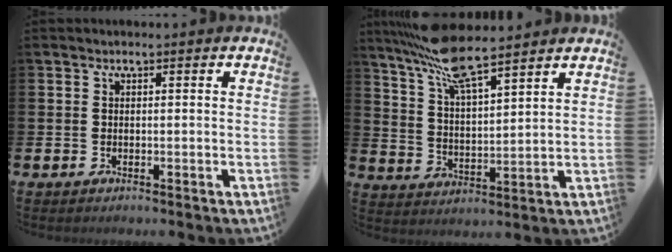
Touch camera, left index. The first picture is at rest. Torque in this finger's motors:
{"motor_torque": [0.38, -0.39, 1.05, 0.21]}